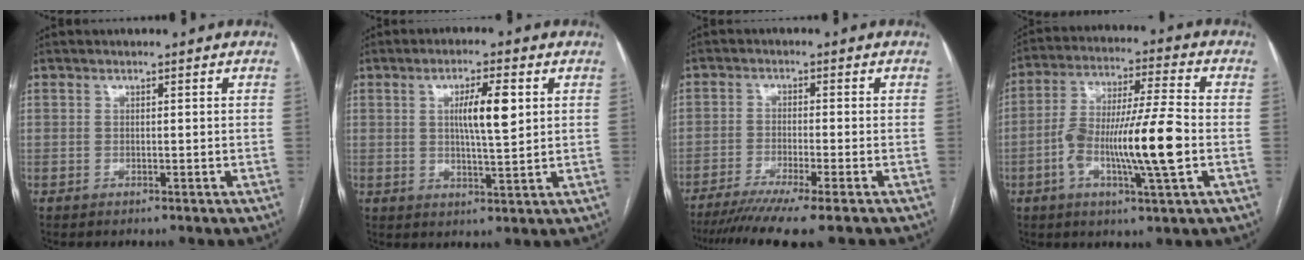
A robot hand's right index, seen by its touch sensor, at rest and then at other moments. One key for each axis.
{"total": 6.6, "fx": 1.6, "fy": 0.8, "fz": 6.3, "tx": -0.108, "ty": 0.004, "tz": 0.029}
{"total": 10.9, "fx": -8.7, "fy": -0.6, "fz": 6.5, "tx": -0.085, "ty": -0.024, "tz": -0.134}
{"total": 14.5, "fx": -3.3, "fy": 1.0, "fz": 14.0, "tx": -0.261, "ty": 0.003, "tz": -0.061}